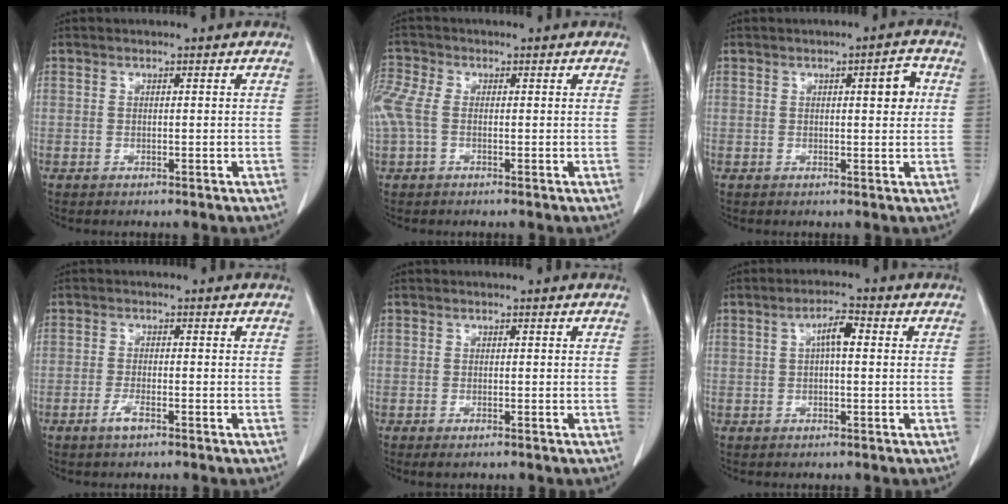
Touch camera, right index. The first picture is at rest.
{"total": 5.5, "force": [0.0, 3.2, 4.4], "torque": [-0.141, 0.024, 0.004]}
{"total": 3.7, "force": [0.9, 1.0, 3.4], "torque": [-0.045, 0.004, 0.010]}
{"total": 2.2, "force": [-1.5, 0.3, 1.6], "torque": [-0.035, -0.002, -0.029]}
{"total": 1.1, "force": [-0.8, 0.3, 0.8], "torque": [-0.013, -0.003, -0.009]}
{"total": 3.3, "force": [0.6, 0.4, 3.3], "torque": [-0.060, 0.008, 0.009]}